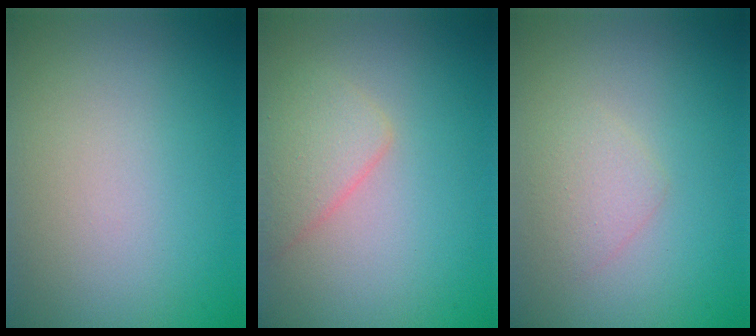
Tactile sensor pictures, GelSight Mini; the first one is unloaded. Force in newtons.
{"total": 2.5, "press": 2.5, "slide": 0.1}
{"total": 1.6, "press": 1.6, "slide": 0.1}